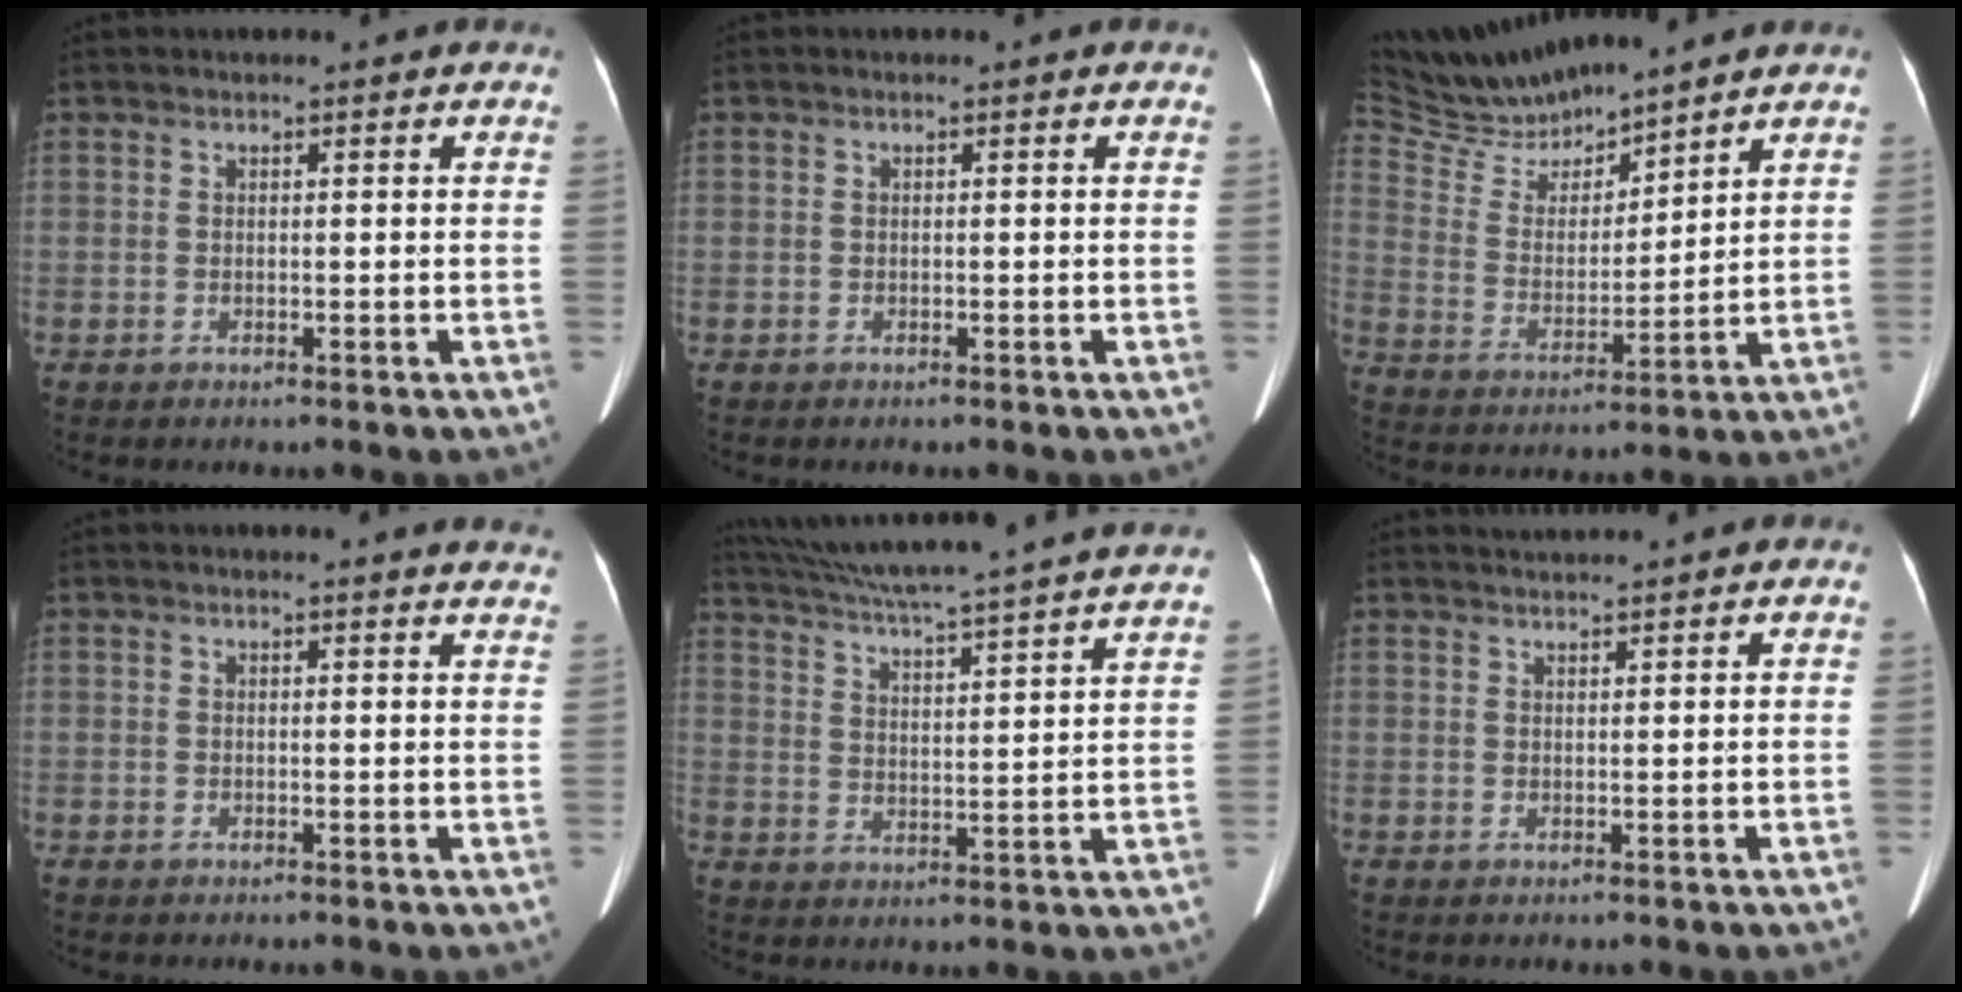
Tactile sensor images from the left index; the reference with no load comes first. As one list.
[{"total": 0.0}, {"total": 11.3, "force": [10.9, 1.4, 2.7], "torque": [-0.071, 0.009, 0.221]}, {"total": 8.1, "force": [7.9, 0.6, 1.8], "torque": [-0.005, -0.014, 0.054]}, {"total": 24.7, "force": [22.2, -0.9, 10.9], "torque": [-0.190, -0.015, 0.301]}, {"total": 2.2, "force": [2.1, -0.5, 0.2], "torque": [-0.001, 0.015, 0.042]}]